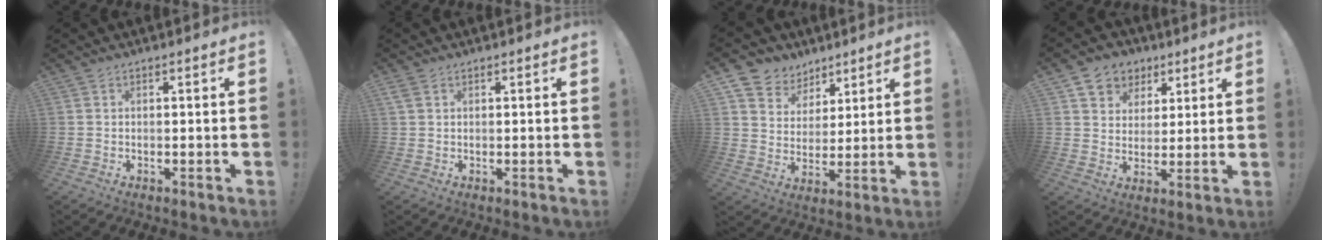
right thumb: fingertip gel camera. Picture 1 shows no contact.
{"total": 2.0, "force": [1.0, 1.3, 1.2], "torque": [-0.025, 0.003, 0.021]}
{"total": 8.2, "force": [4.9, 6.5, 0.8], "torque": [-0.012, -0.041, 0.100]}
{"total": 9.2, "force": [4.8, 7.5, 2.2], "torque": [-0.032, -0.027, 0.098]}